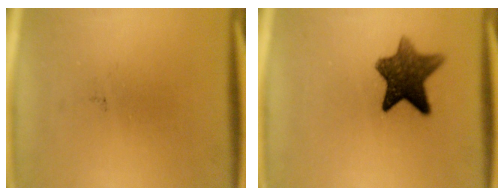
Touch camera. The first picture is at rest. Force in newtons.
{"total": 9.3}